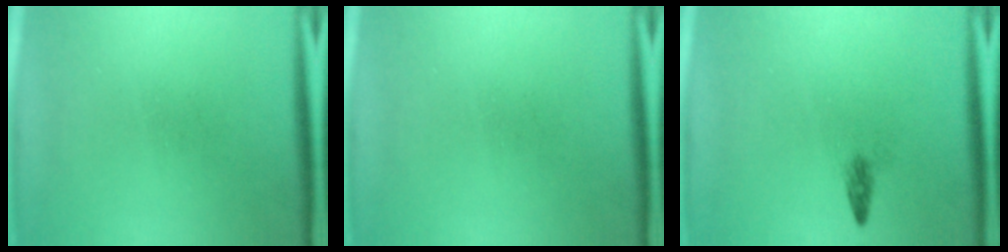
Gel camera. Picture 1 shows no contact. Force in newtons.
{"total": 0.0}
{"total": 1.1}